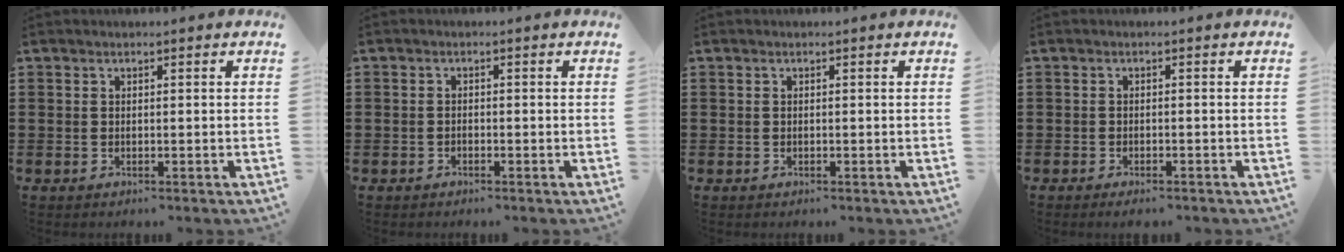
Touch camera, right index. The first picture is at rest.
{"total": 0.8, "force": [-0.7, 0.4, 0.1], "torque": [-0.003, 0.000, -0.015]}
{"total": 0.0}
{"total": 1.1, "force": [-1.1, 0.0, 0.3], "torque": [-0.009, -0.005, -0.020]}